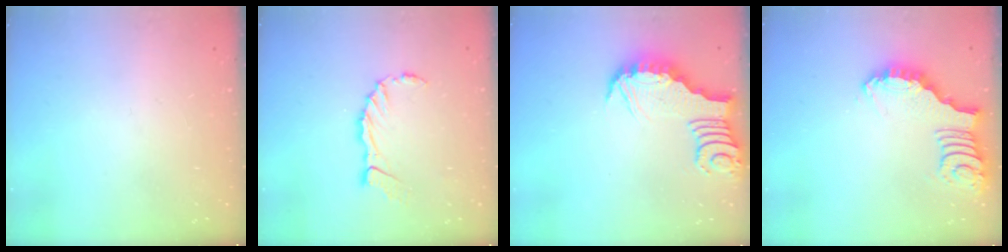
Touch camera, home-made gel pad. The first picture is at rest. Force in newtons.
{"total": 6.3, "press": 6.2, "slide": 1.0}
{"total": 3.8, "press": 3.8, "slide": 0.1}
{"total": 2.6, "press": 2.6, "slide": 0.4}